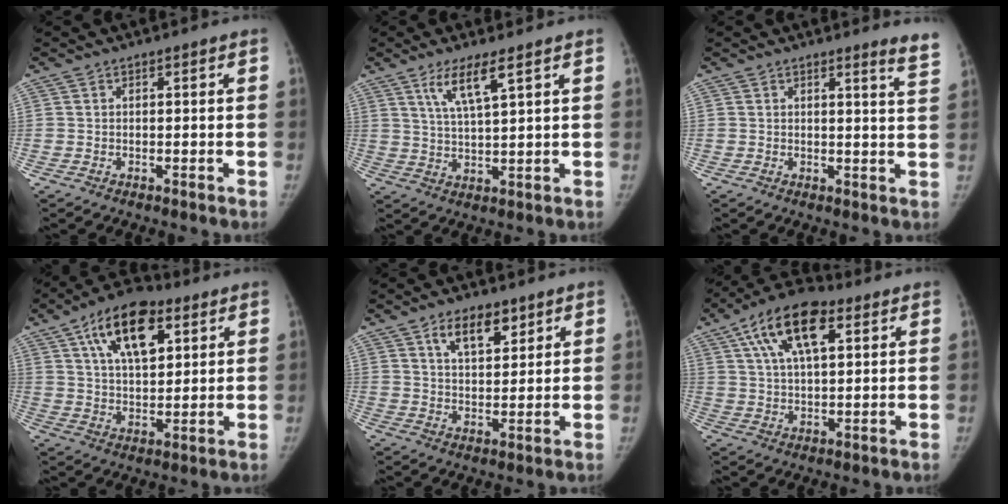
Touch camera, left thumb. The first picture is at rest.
{"total": 6.6, "force": [3.8, 0.9, 5.3], "torque": [-0.102, -0.022, 0.080]}
{"total": 4.6, "force": [4.0, -0.3, 2.3], "torque": [-0.028, -0.035, 0.031]}
{"total": 15.6, "force": [7.2, 7.9, 11.4], "torque": [-0.153, -0.013, 0.120]}
{"total": 7.7, "force": [4.6, 3.8, 4.8], "torque": [-0.051, -0.028, 0.078]}
{"total": 15.0, "force": [6.5, 7.0, 11.5], "torque": [-0.185, 0.004, 0.109]}